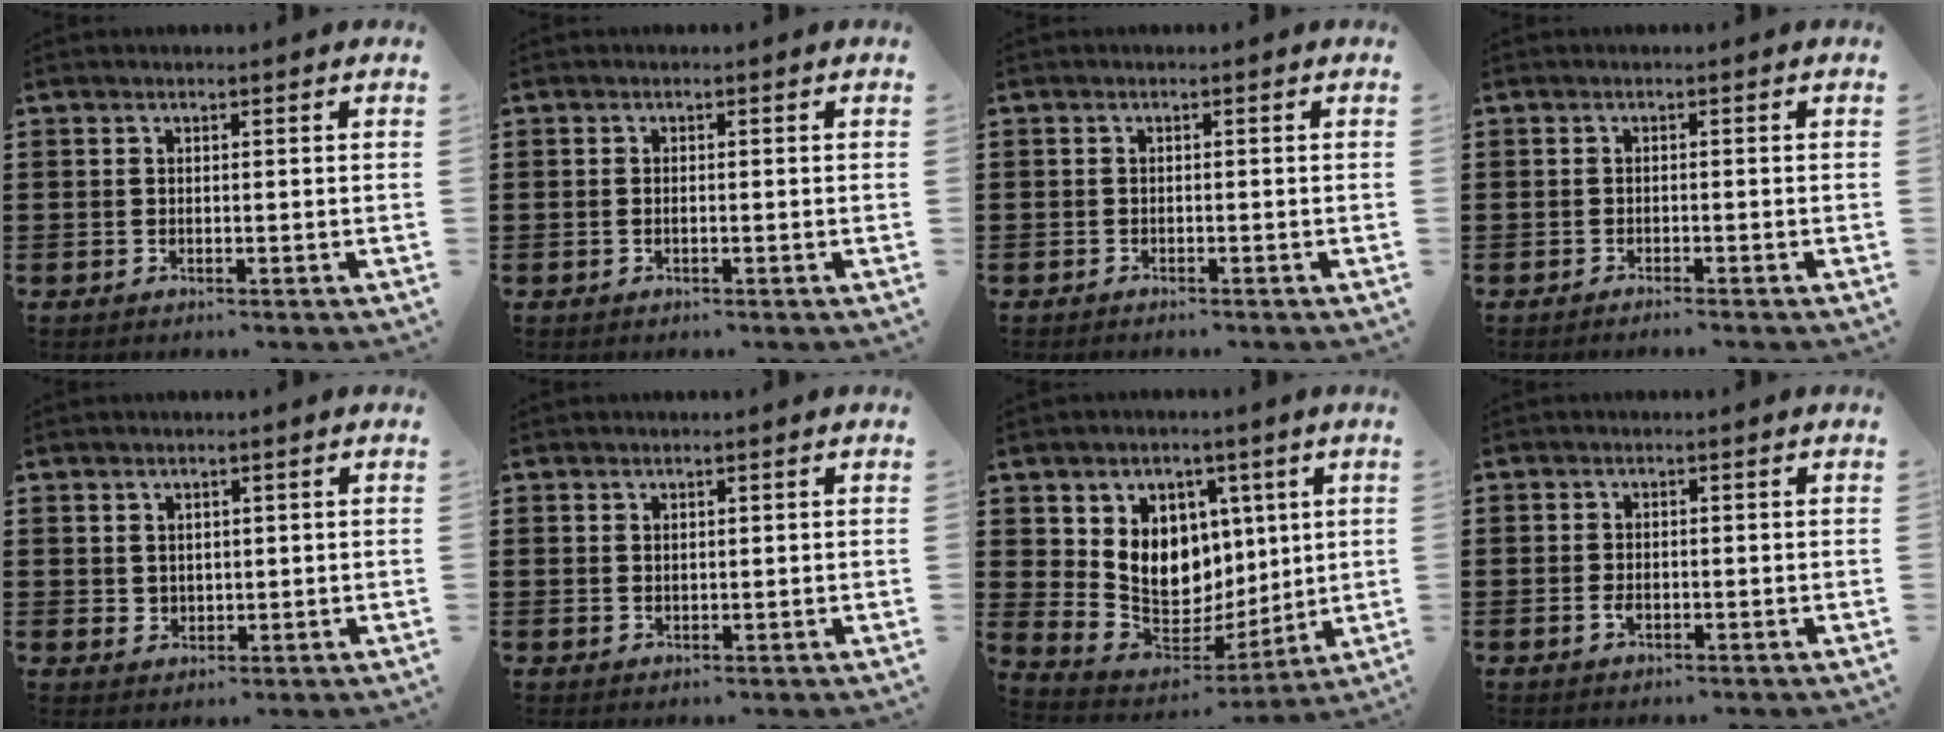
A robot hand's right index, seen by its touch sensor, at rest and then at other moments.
{"total": 0.5, "force": [-0.2, 0.0, 0.5], "torque": [-0.012, -0.005, -0.001]}
{"total": 0.9, "force": [-0.9, -0.1, 0.0], "torque": [0.000, -0.002, -0.019]}
{"total": 1.1, "force": [-1.0, -0.3, 0.1], "torque": [-0.004, -0.003, -0.021]}
{"total": 2.0, "force": [1.3, 1.5, 0.3], "torque": [-0.011, 0.008, 0.024]}
{"total": 0.9, "force": [0.7, 0.5, 0.2], "torque": [-0.006, 0.003, 0.014]}
{"total": 9.7, "force": [2.8, 8.5, 4.0], "torque": [-0.107, -0.029, 0.056]}
{"total": 1.4, "force": [-0.5, 0.7, 1.1], "torque": [-0.030, -0.007, -0.010]}